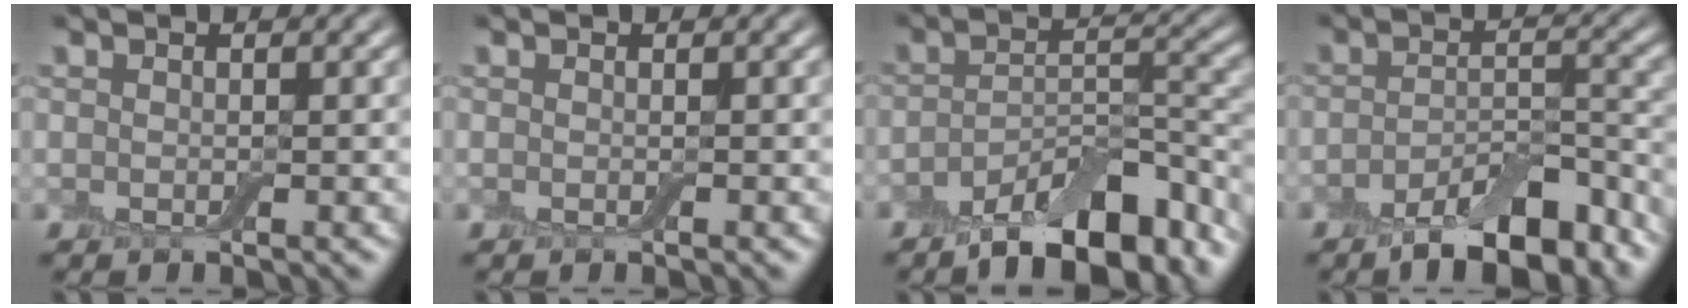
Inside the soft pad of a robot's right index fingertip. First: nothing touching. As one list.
[{"total": 0.0}, {"total": 9.5, "force": [-6.6, 3.5, 5.9], "torque": [-0.085, -0.004, -0.109]}, {"total": 7.6, "force": [-5.3, 2.6, 4.8], "torque": [-0.069, 0.002, -0.088]}]